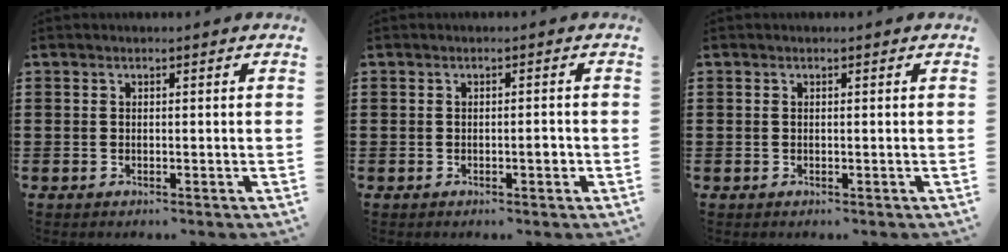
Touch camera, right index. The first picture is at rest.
{"total": 1.7, "force": [-0.5, 0.4, 1.5], "torque": [-0.027, -0.001, -0.009]}
{"total": 0.0}